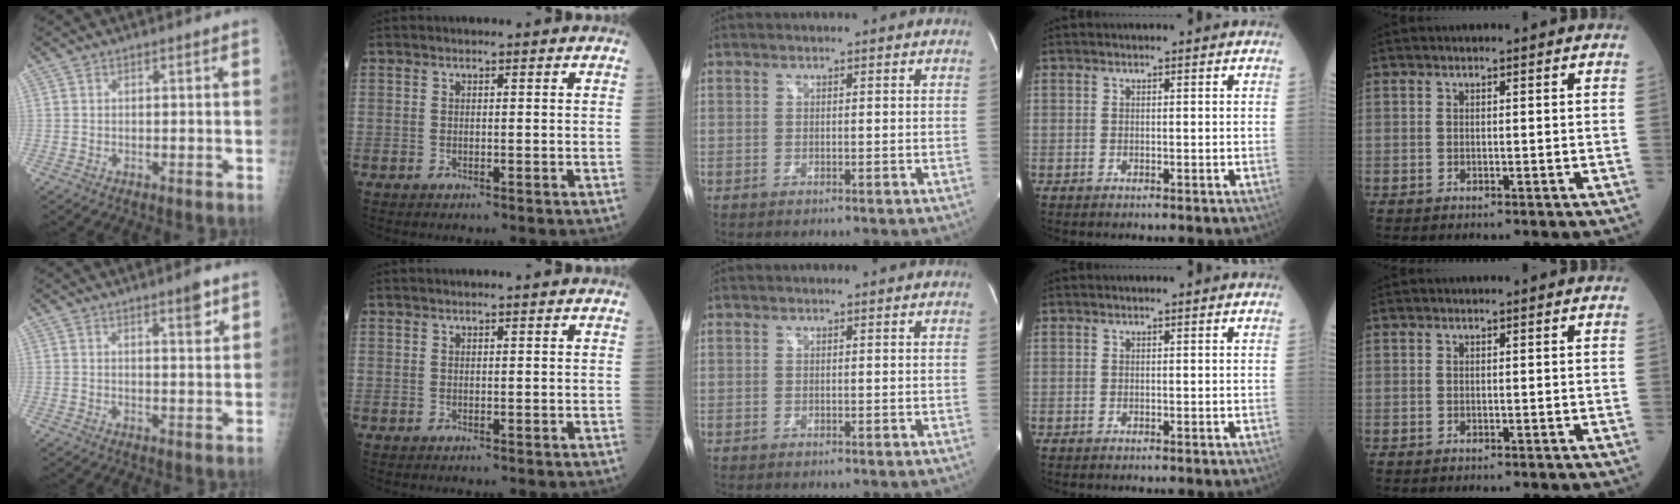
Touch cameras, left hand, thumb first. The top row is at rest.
{"thumb": {"total": 4.3, "force": [2.6, 0.9, 3.2], "torque": [-0.041, -0.016, 0.038]}, "index": {"total": 2.6, "force": [2.3, 0.1, 1.2], "torque": [-0.005, 0.025, 0.033]}}